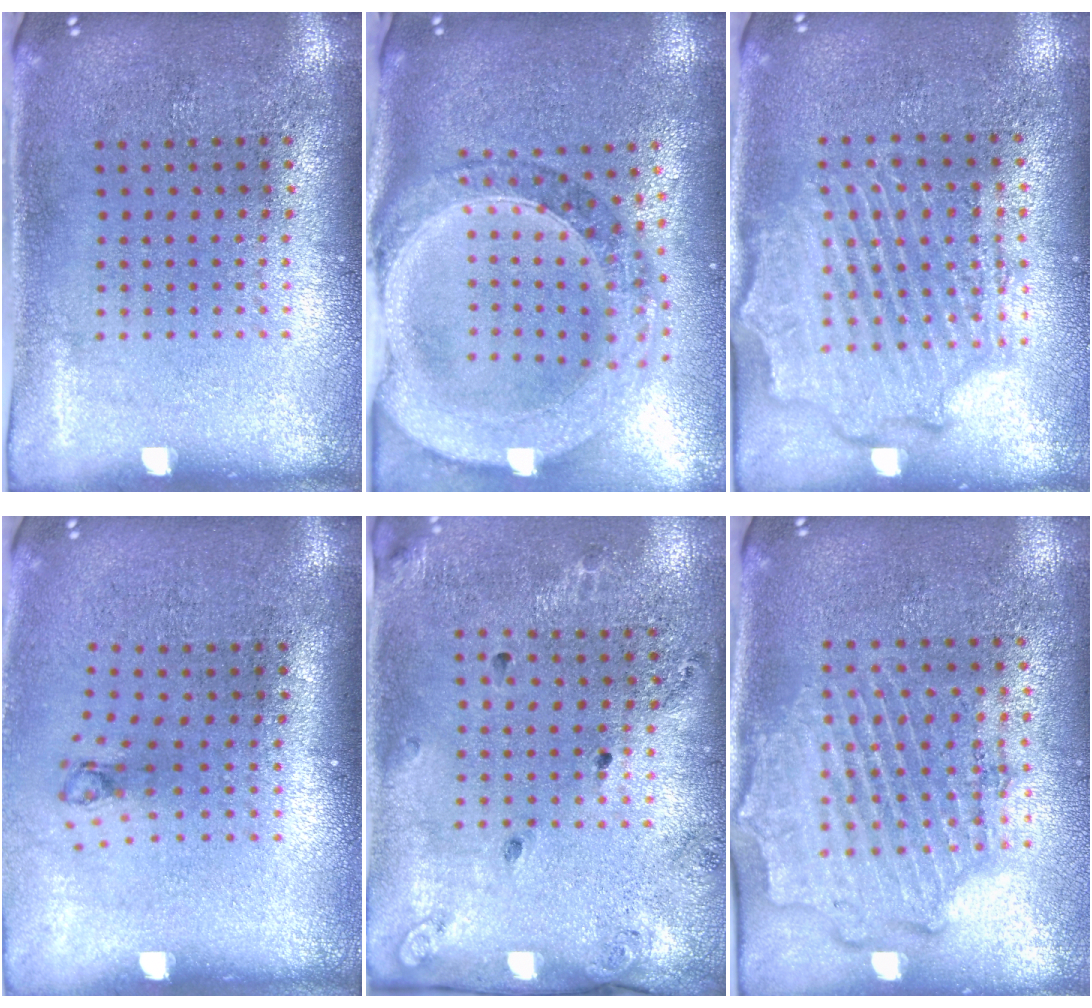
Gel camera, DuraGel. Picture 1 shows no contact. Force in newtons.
{"total": 2.2, "press": 2.0, "slide": 0.9}
{"total": 2.3, "press": 2.2, "slide": 0.6}
{"total": 0.7, "press": 0.3, "slide": 0.6}
{"total": 1.6, "press": 1.2, "slide": 1.1}
{"total": 1.8, "press": 1.7, "slide": 0.8}